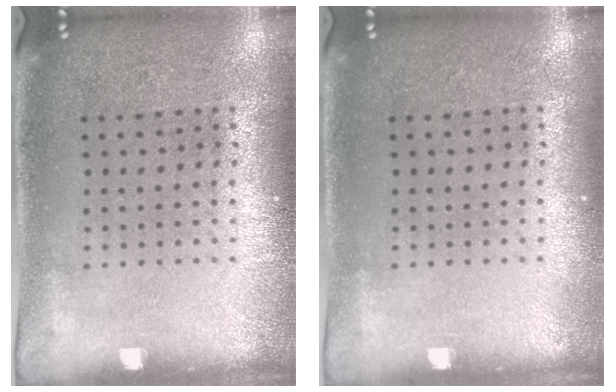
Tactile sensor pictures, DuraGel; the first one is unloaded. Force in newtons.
{"total": 0.0}